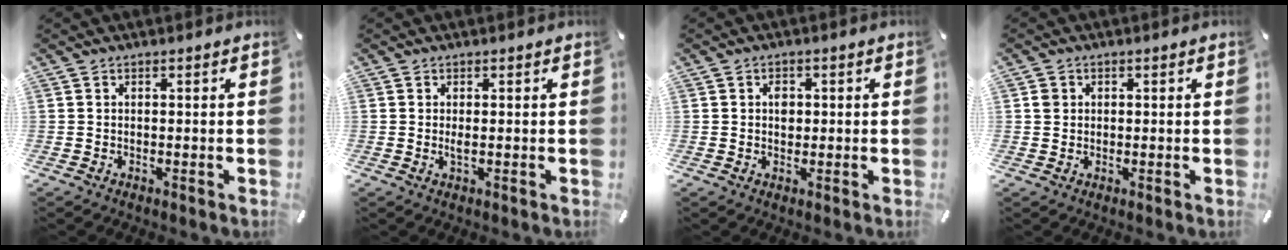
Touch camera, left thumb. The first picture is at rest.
{"total": 1.5, "force": [0.1, 0.2, 1.5], "torque": [-0.029, -0.005, 0.001]}
{"total": 2.5, "force": [0.2, 2.0, 1.5], "torque": [-0.016, -0.001, 0.000]}
{"total": 1.7, "force": [0.3, 1.6, 0.4], "torque": [-0.001, 0.002, 0.001]}